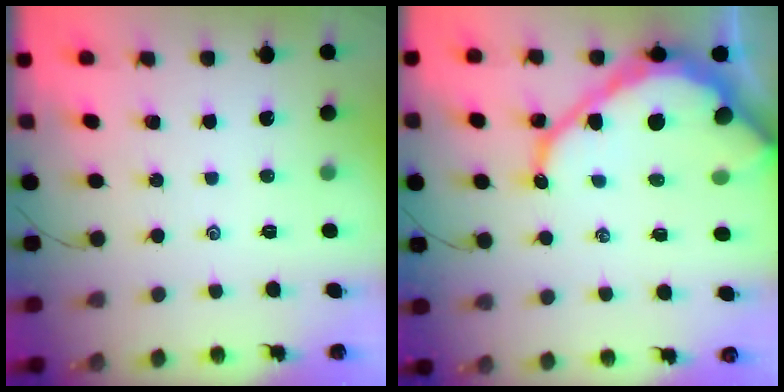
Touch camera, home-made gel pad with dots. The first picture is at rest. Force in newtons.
{"total": 18.9, "press": 18.8, "slide": 2.2}